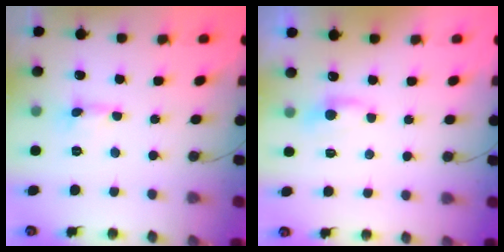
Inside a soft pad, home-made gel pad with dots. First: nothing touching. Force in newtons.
{"total": 6.2, "press": 6.2, "slide": 0.8}